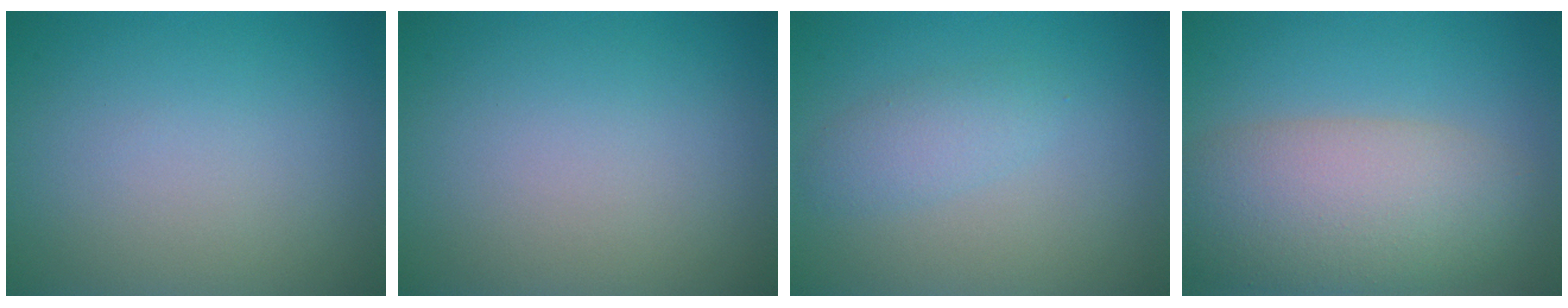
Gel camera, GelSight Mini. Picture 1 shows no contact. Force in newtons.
{"total": 0.0}
{"total": 2.0, "press": 2.0, "slide": 0.1}
{"total": 8.4, "press": 8.4, "slide": 0.5}